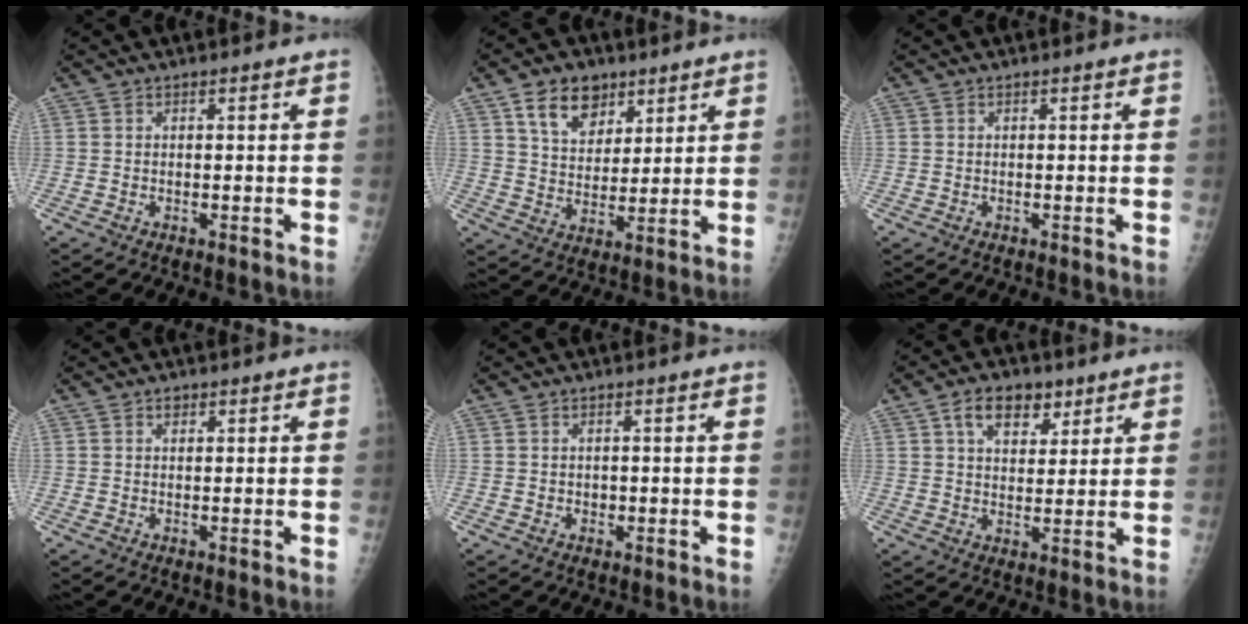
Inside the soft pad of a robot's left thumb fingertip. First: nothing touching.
{"total": 9.8, "force": [5.5, 6.6, 4.7], "torque": [-0.052, -0.029, 0.099]}
{"total": 0.0}
{"total": 0.9, "force": [0.5, 0.7, 0.4], "torque": [0.000, -0.002, 0.007]}
{"total": 1.1, "force": [-0.1, 1.0, 0.4], "torque": [-0.002, 0.003, -0.001]}
{"total": 8.1, "force": [4.4, 5.0, 4.7], "torque": [-0.046, -0.017, 0.070]}